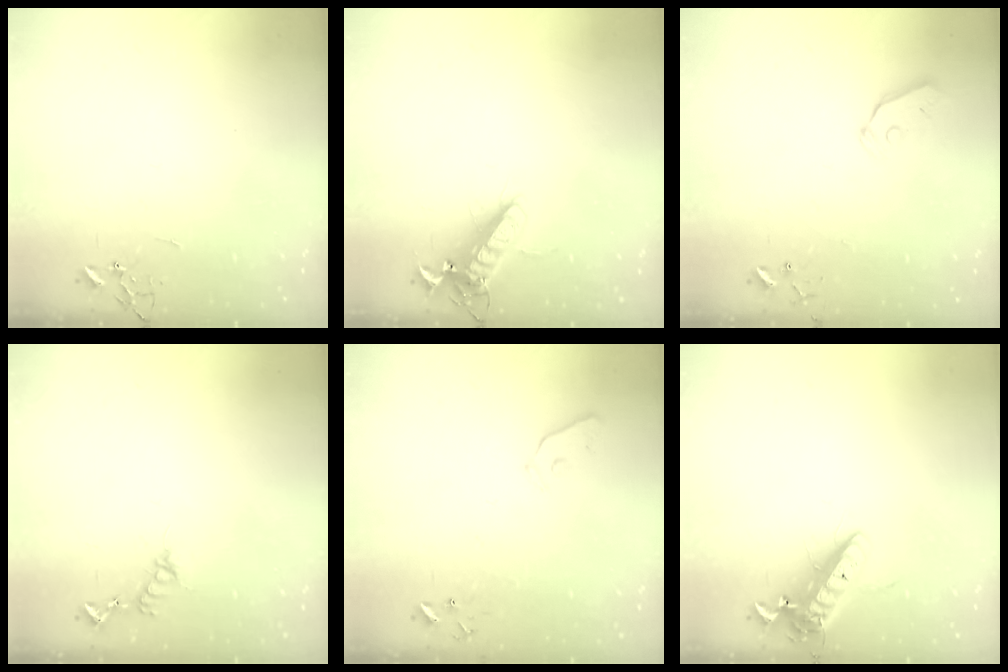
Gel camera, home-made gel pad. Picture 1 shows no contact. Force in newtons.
{"total": 12.6, "press": 12.4, "slide": 2.4}
{"total": 5.6, "press": 5.6, "slide": 0.7}
{"total": 8.7, "press": 8.6, "slide": 0.7}
{"total": 4.0, "press": 4.0, "slide": 0.5}
{"total": 14.8, "press": 14.5, "slide": 2.9}